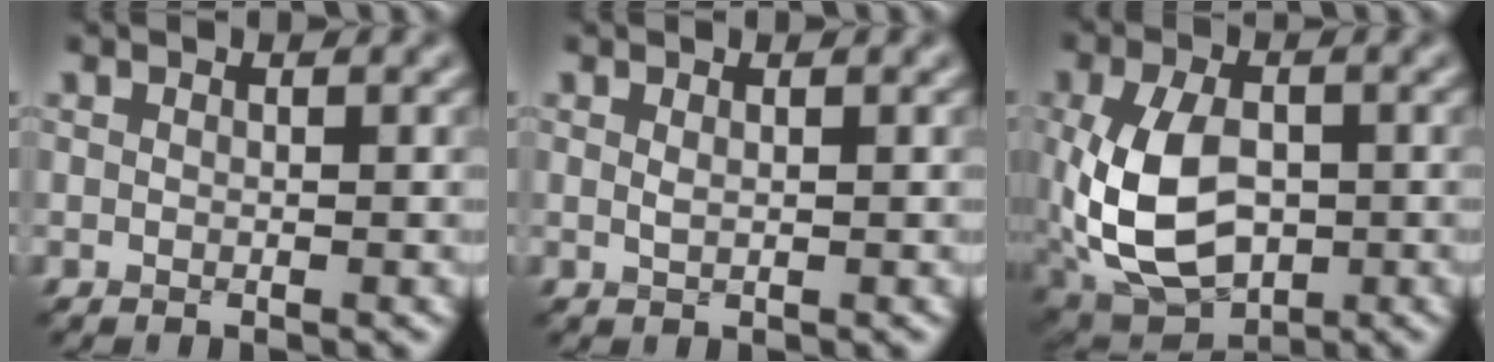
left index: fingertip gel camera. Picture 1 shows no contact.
{"total": 0.6, "force": [0.2, 0.1, 0.5], "torque": [-0.017, 0.000, 0.005]}
{"total": 9.6, "force": [-1.3, 6.0, 7.4], "torque": [-0.170, -0.013, -0.025]}